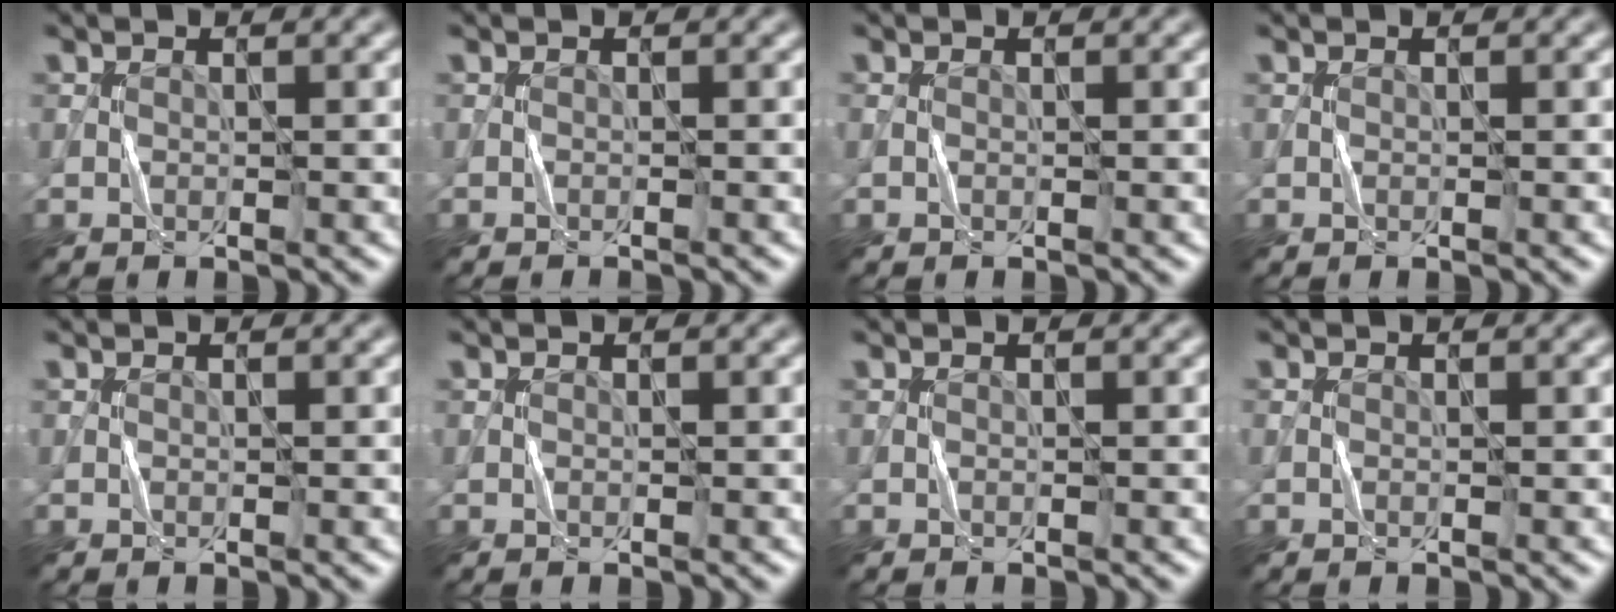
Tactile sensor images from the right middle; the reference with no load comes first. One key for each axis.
{"total": 0.7, "fx": -0.7, "fy": 0.1, "fz": 0.2, "tx": 0.003, "ty": -0.001, "tz": -0.012}
{"total": 0.0}
{"total": 0.0}
{"total": 0.0}
{"total": 0.0}
{"total": 0.0}
{"total": 0.0}